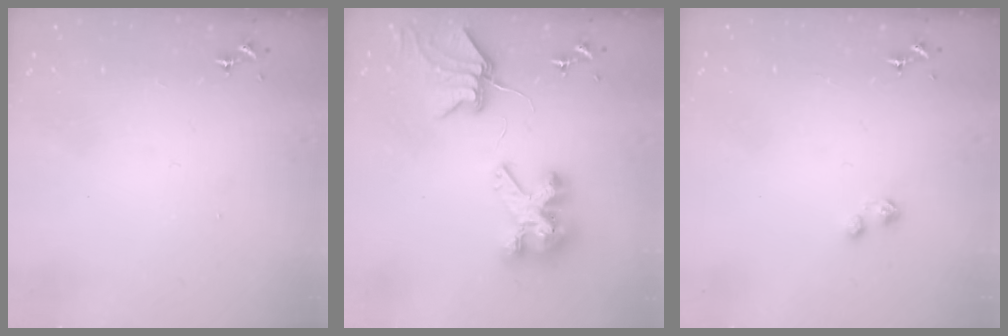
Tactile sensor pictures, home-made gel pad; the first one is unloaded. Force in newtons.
{"total": 9.5, "press": 9.4, "slide": 1.2}
{"total": 2.9, "press": 2.9, "slide": 0.5}